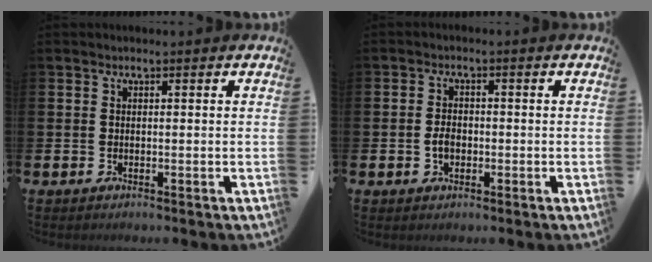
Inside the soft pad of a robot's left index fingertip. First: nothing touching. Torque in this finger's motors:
{"motor_torque": [0.13, -0.04, 0.04, 0.04]}